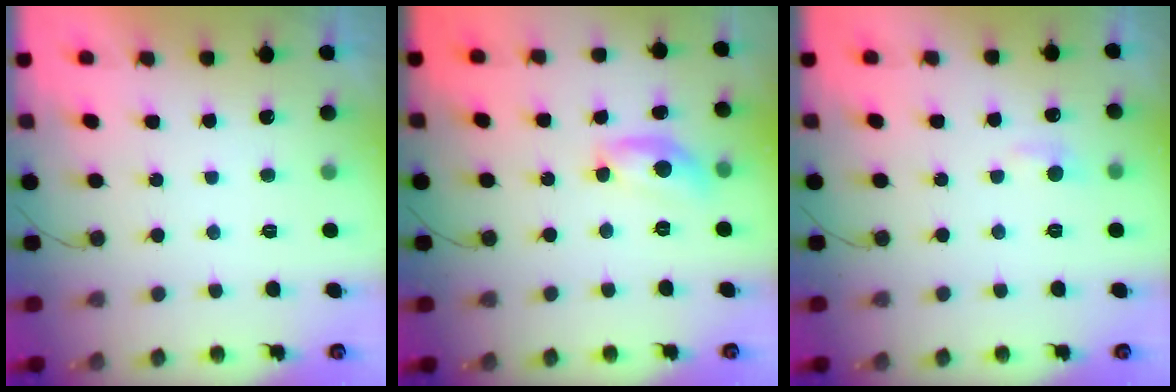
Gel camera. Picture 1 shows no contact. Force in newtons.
{"total": 11.1, "press": 11.1, "slide": 0.5}
{"total": 5.3, "press": 5.2, "slide": 0.6}